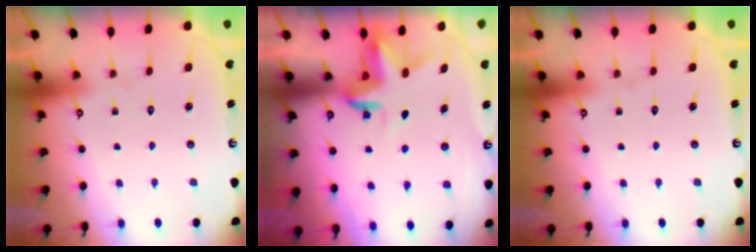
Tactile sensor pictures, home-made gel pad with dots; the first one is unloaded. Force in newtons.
{"total": 3.3, "press": 3.3, "slide": 0.2}
{"total": 0.0}